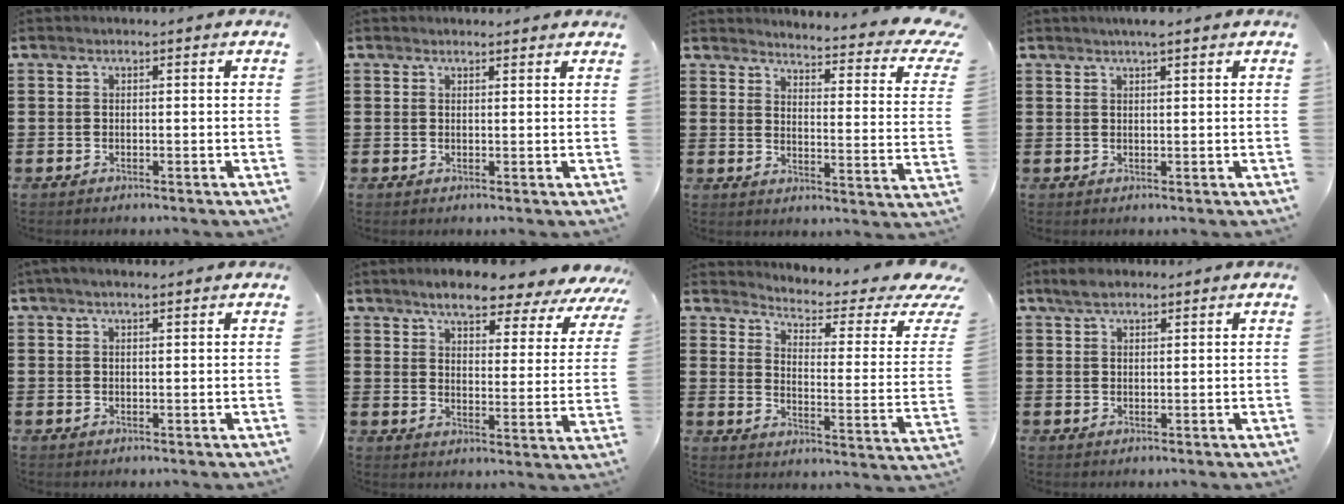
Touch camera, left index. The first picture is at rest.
{"total": 1.2, "force": [1.1, 0.3, 0.2], "torque": [-0.005, 0.002, 0.022]}
{"total": 3.6, "force": [3.2, -0.1, 1.6], "torque": [-0.036, -0.037, 0.043]}
{"total": 2.1, "force": [1.7, 0.1, 1.2], "torque": [-0.024, 0.002, 0.030]}
{"total": 1.5, "force": [1.2, 0.2, 0.9], "torque": [-0.019, 0.003, 0.022]}
{"total": 7.0, "force": [6.3, 1.2, 2.9], "torque": [-0.068, -0.034, 0.105]}
{"total": 3.3, "force": [2.2, 0.6, 2.3], "torque": [-0.051, -0.031, 0.028]}
{"total": 3.1, "force": [2.4, 1.2, 1.5], "torque": [-0.036, 0.007, 0.045]}